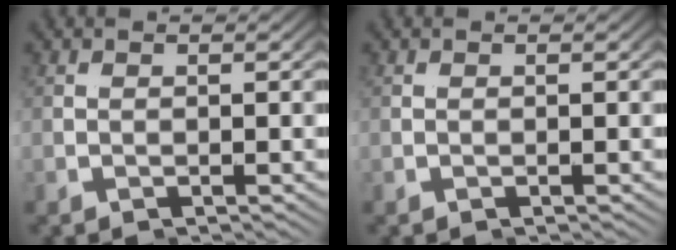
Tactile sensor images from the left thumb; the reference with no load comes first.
{"total": 0.0}